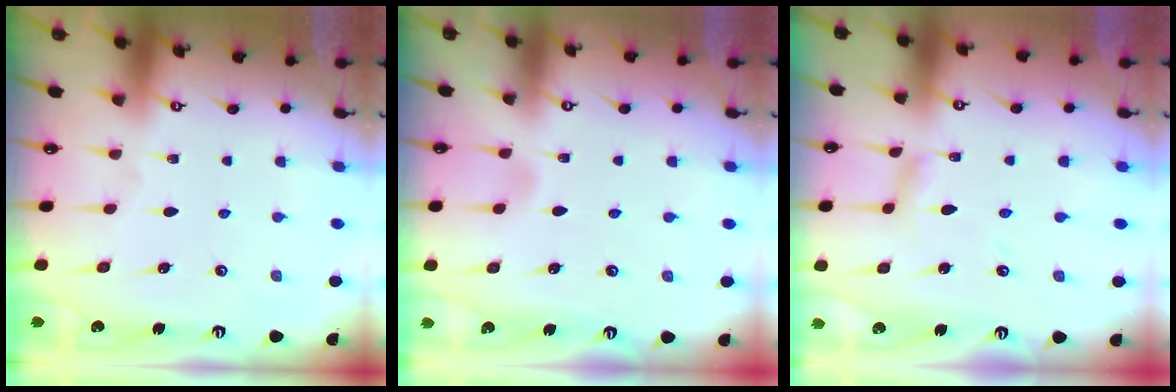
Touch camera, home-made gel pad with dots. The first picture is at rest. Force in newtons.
{"total": 3.0, "press": 3.0, "slide": 0.4}
{"total": 4.8, "press": 4.7, "slide": 0.3}